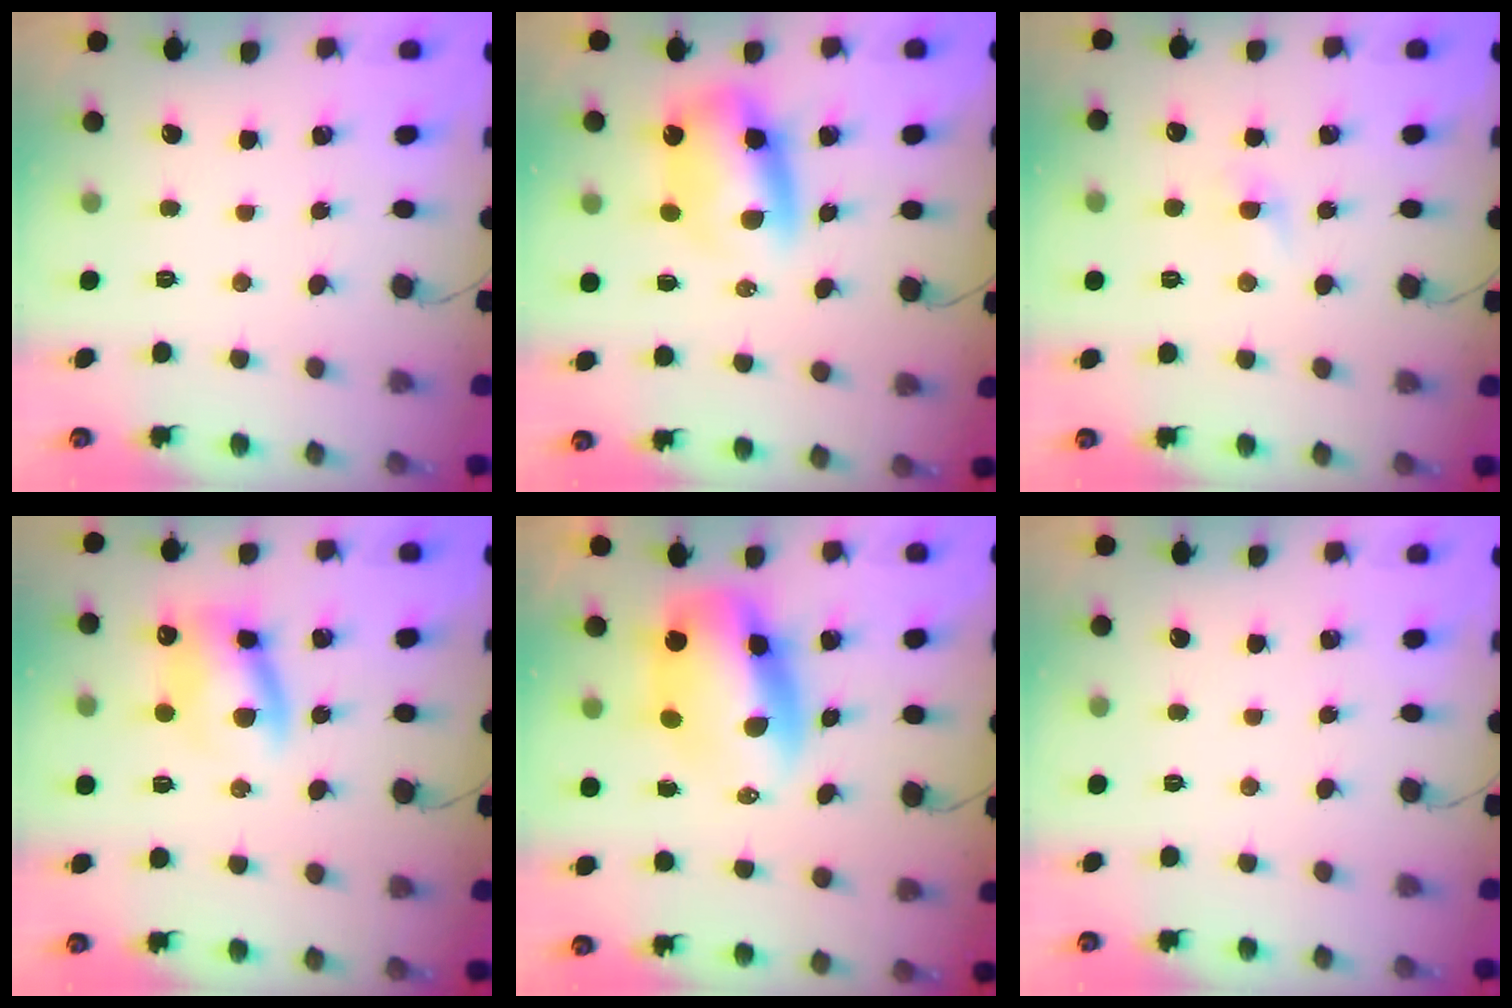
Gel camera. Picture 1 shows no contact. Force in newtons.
{"total": 8.8, "press": 8.5, "slide": 2.5}
{"total": 1.4, "press": 1.1, "slide": 0.8}
{"total": 10.8, "press": 10.6, "slide": 1.9}
{"total": 10.7, "press": 10.4, "slide": 2.7}
{"total": 0.0}